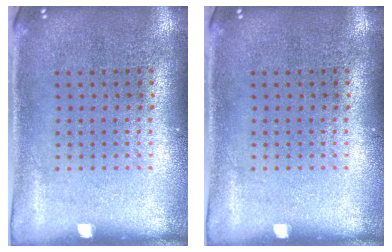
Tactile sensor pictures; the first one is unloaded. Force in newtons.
{"total": 0.0}